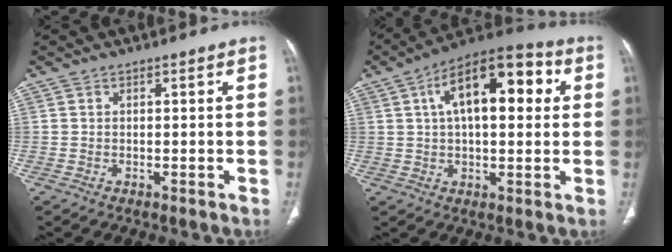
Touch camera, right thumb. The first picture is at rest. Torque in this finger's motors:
{"motor_torque": [1.09, 3.92, 1.66, 0.19, 0.50]}